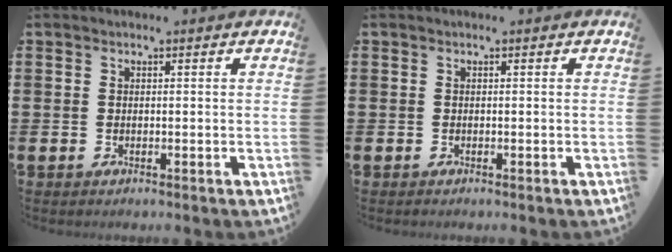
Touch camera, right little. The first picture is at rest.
{"total": 0.0}